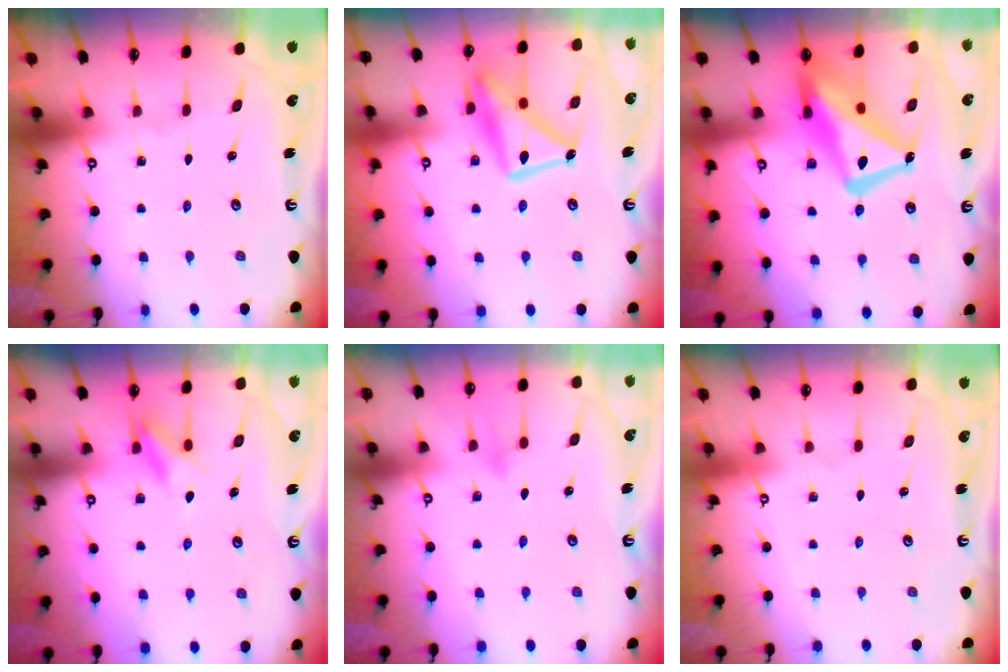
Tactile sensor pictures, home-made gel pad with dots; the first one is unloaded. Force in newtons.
{"total": 17.6, "press": 17.5, "slide": 1.2}
{"total": 18.3, "press": 18.3, "slide": 1.6}
{"total": 8.7, "press": 8.6, "slide": 1.2}
{"total": 8.2, "press": 8.2, "slide": 0.8}
{"total": 3.9, "press": 3.9, "slide": 0.1}